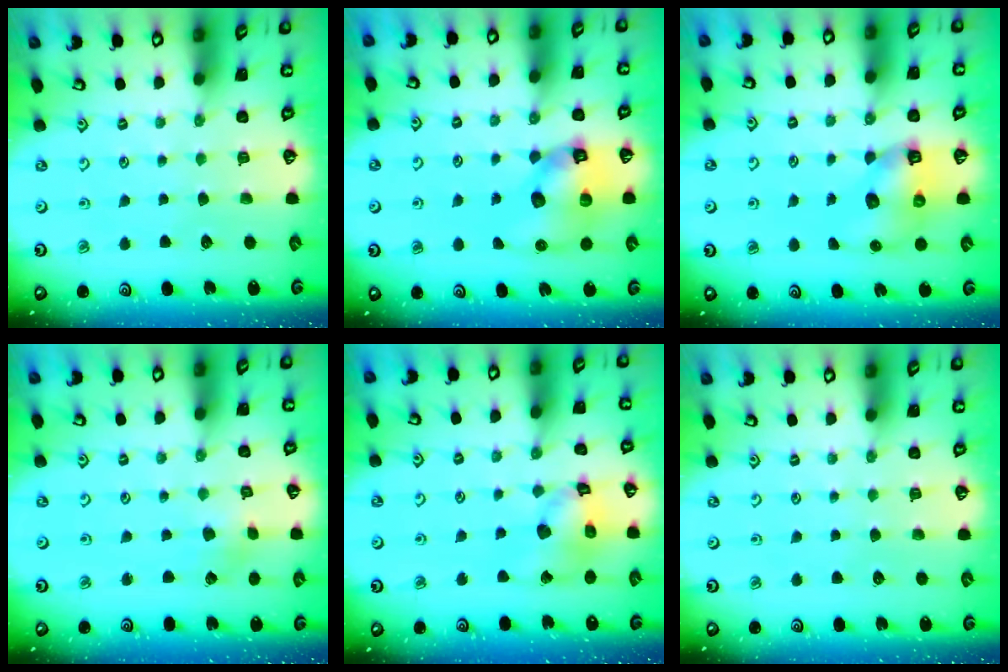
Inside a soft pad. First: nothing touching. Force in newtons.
{"total": 11.8, "press": 11.7, "slide": 1.9}
{"total": 7.8, "press": 7.7, "slide": 1.0}
{"total": 1.2, "press": 1.2, "slide": 0.1}
{"total": 14.1, "press": 14.0, "slide": 1.6}
{"total": 0.0}